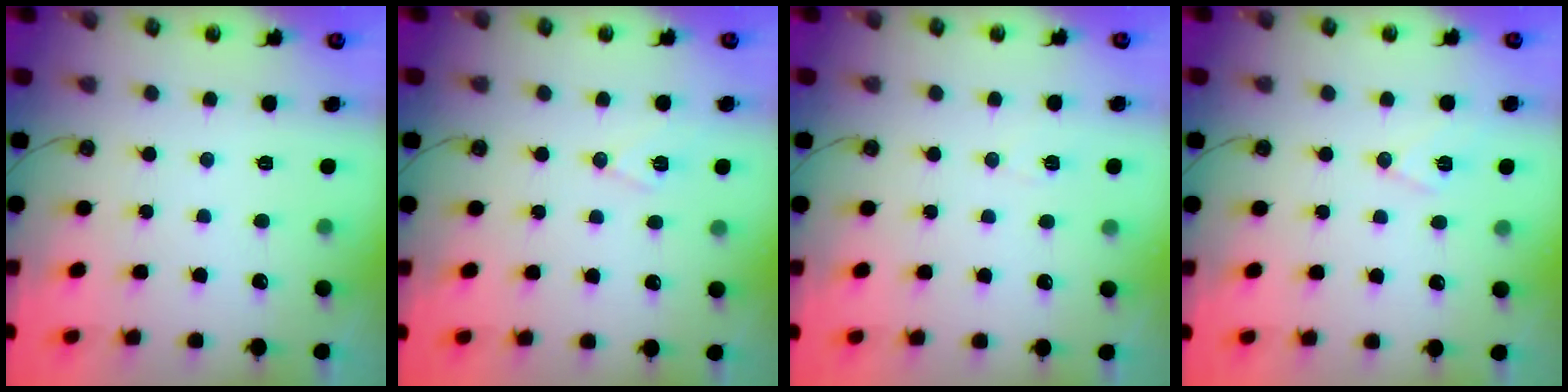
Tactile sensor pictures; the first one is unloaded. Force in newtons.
{"total": 6.5, "press": 5.3, "slide": 3.8}
{"total": 4.2, "press": 4.1, "slide": 1.1}
{"total": 7.7, "press": 6.7, "slide": 3.8}